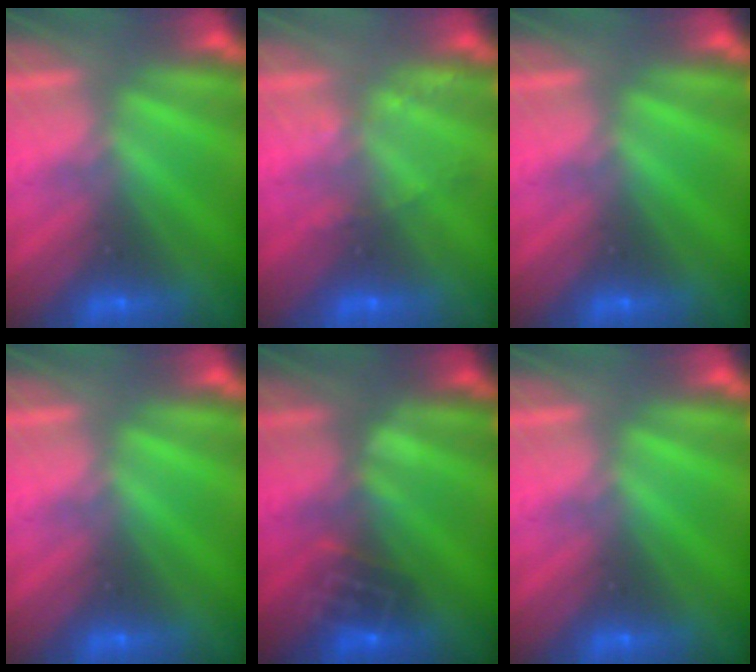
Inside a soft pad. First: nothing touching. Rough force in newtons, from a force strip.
{"total": 2.2}
{"total": 0.0}
{"total": 0.0}
{"total": 2.8}
{"total": 0.0}